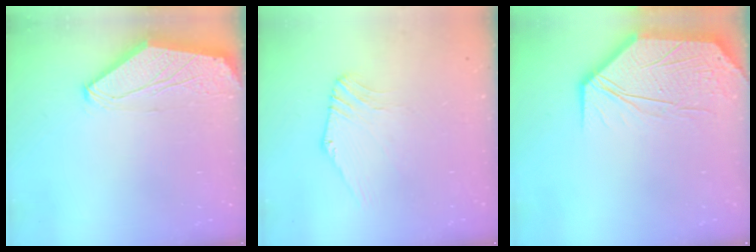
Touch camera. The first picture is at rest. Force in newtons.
{"total": 0.5, "press": 0.5, "slide": 0.3}
{"total": 13.6, "press": 13.5, "slide": 1.2}